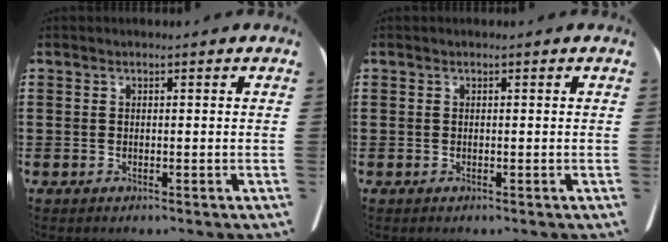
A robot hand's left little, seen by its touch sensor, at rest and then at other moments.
{"total": 0.0}